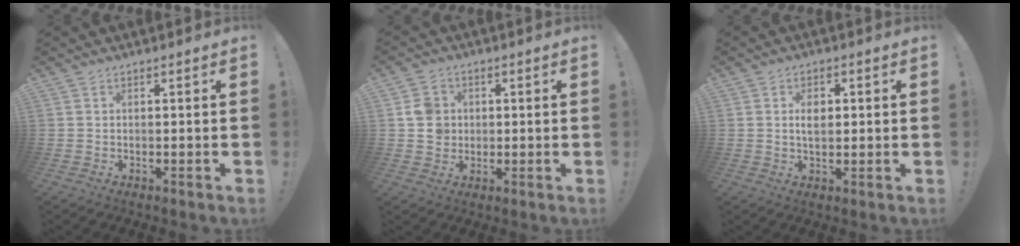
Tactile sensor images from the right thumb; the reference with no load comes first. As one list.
[{"total": 6.7, "force": [1.0, 6.2, 2.2], "torque": [-0.025, 0.006, 0.024]}, {"total": 4.3, "force": [0.5, 2.8, 3.2], "torque": [-0.047, 0.003, 0.005]}]